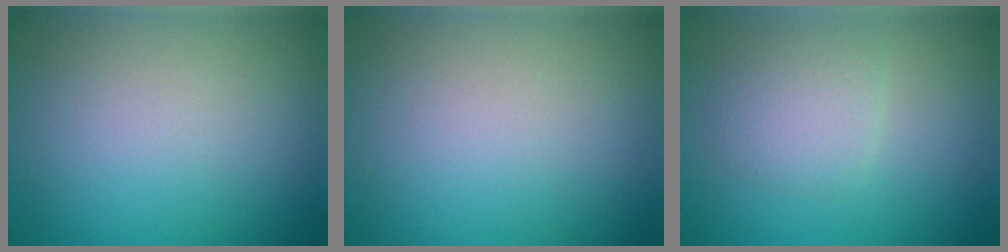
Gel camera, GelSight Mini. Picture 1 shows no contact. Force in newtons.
{"total": 0.0}
{"total": 2.6, "press": 2.6, "slide": 0.1}